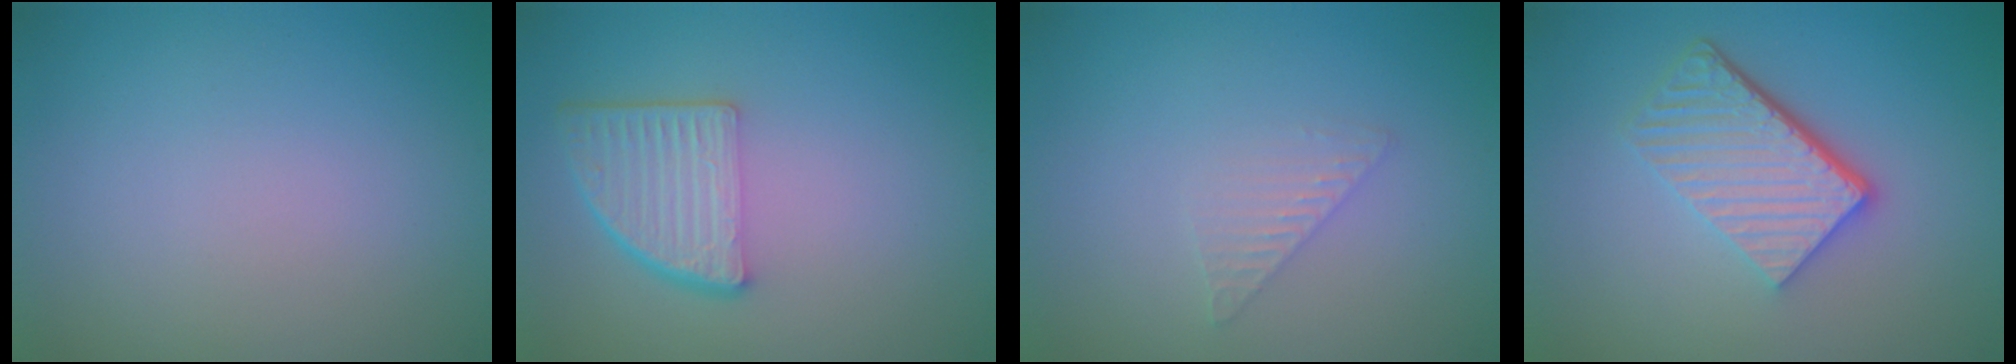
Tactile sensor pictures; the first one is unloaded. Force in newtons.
{"total": 4.5, "press": 3.3, "slide": 3.1}
{"total": 1.4, "press": 1.4, "slide": 0.1}
{"total": 5.7, "press": 4.0, "slide": 4.1}